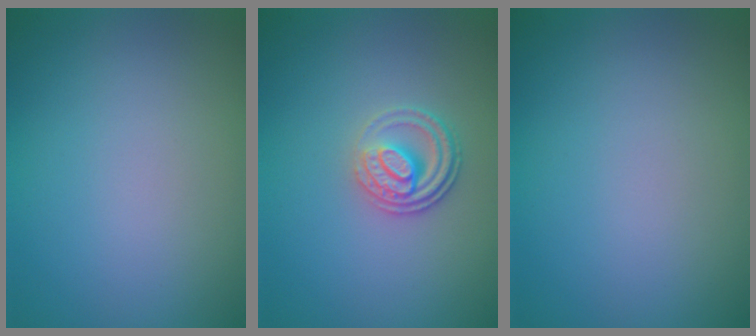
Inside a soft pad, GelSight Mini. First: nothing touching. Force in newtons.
{"total": 2.8, "press": 2.5, "slide": 1.4}
{"total": 0.0}